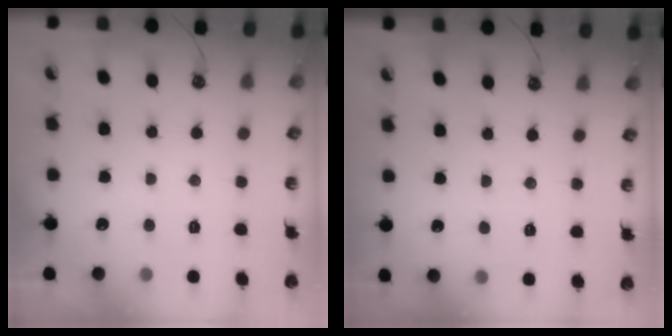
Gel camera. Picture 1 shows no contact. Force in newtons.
{"total": 2.8, "press": 2.8, "slide": 0.4}